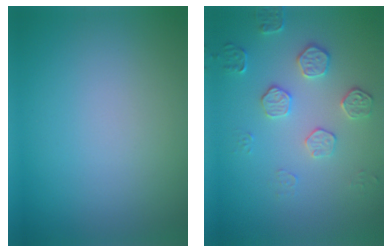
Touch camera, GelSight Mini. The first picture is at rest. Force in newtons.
{"total": 2.2, "press": 1.8, "slide": 1.2}